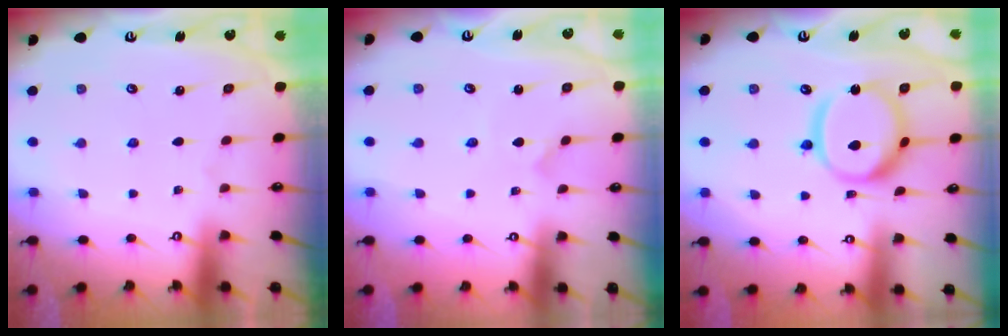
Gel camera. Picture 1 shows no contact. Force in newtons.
{"total": 1.0, "press": 1.0, "slide": 0.0}
{"total": 16.6, "press": 16.5, "slide": 1.6}